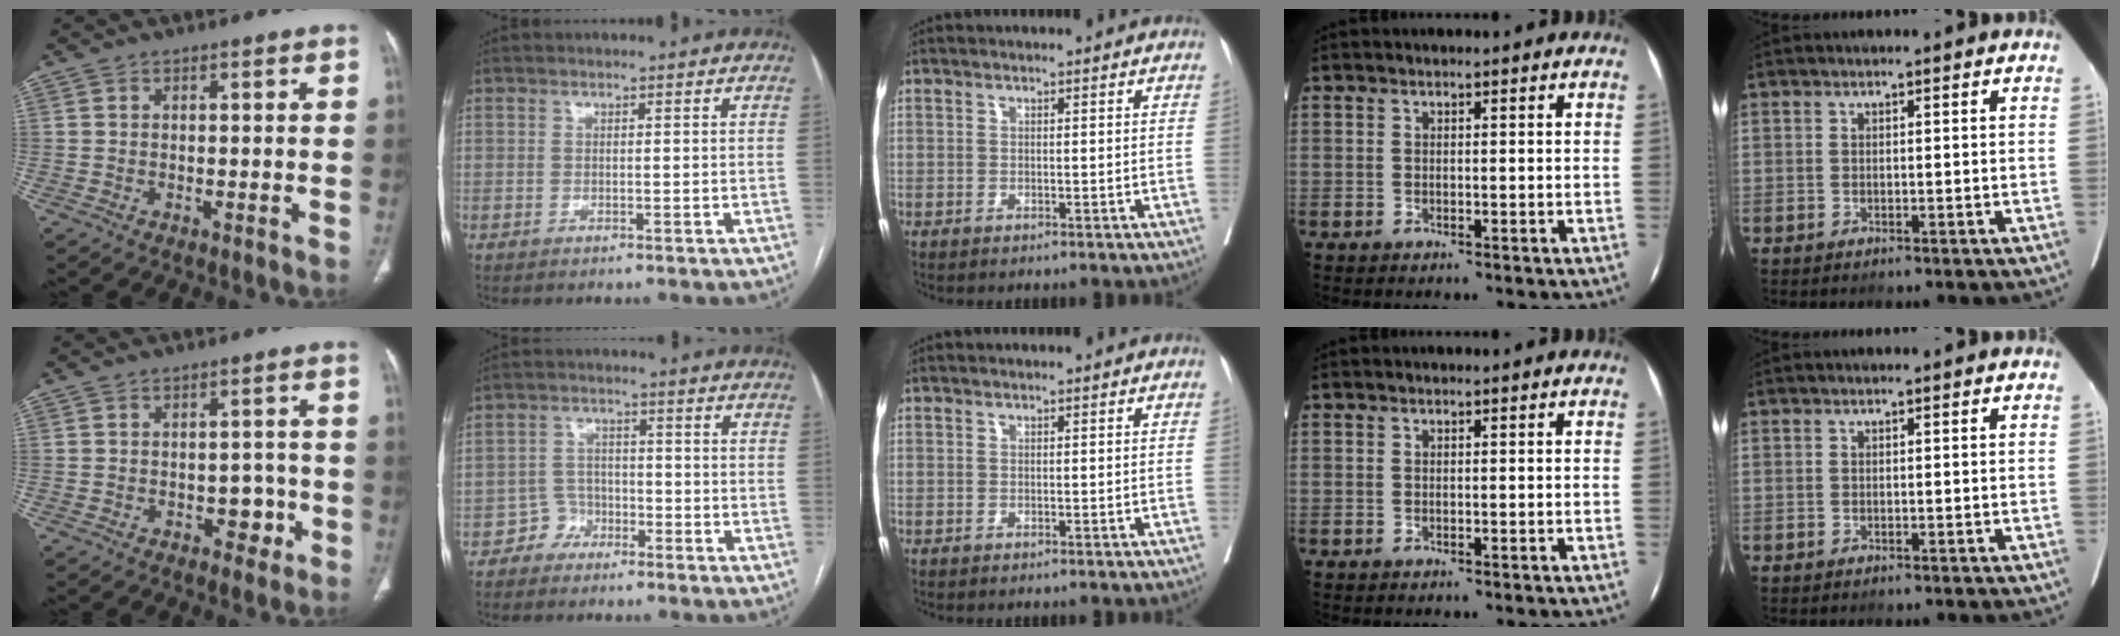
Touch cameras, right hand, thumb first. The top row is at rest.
{"thumb": {"total": 4.1, "force": [-1.6, 2.8, 2.6], "torque": [-0.012, 0.015, -0.020]}, "index": {"total": 3.5, "force": [-2.3, 2.6, -0.1], "torque": [0.007, 0.014, -0.045]}}